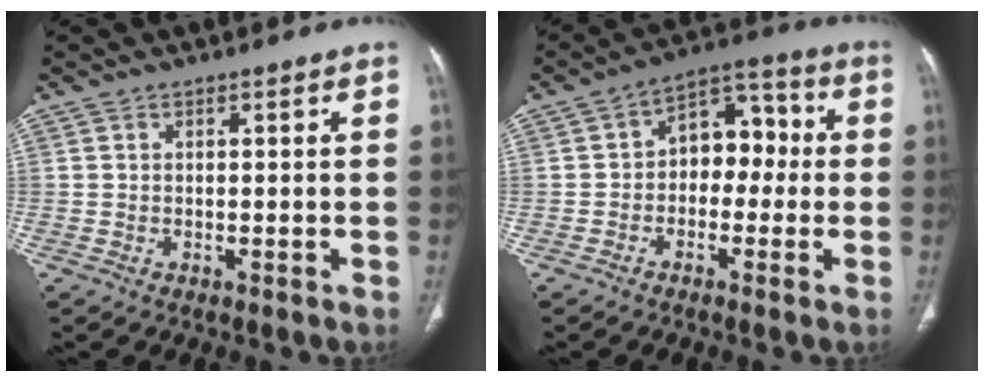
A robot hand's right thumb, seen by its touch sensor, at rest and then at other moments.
{"total": 9.5, "force": [-0.5, 6.7, 6.8], "torque": [-0.057, 0.041, -0.024]}